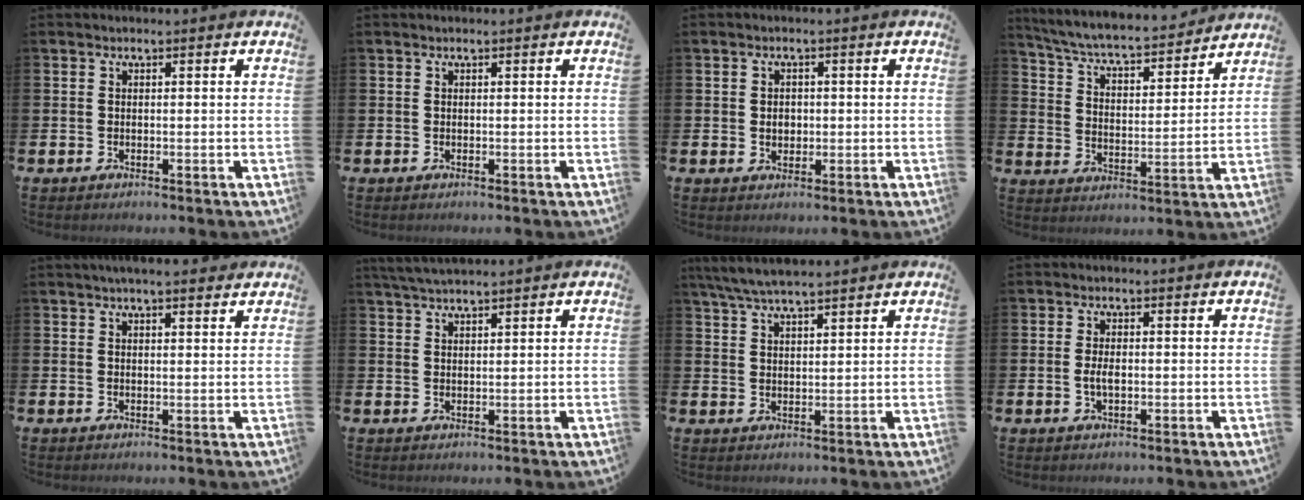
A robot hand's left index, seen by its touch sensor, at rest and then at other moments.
{"total": 0.0}
{"total": 1.9, "force": [0.1, 1.6, 1.0], "torque": [0.000, 0.002, -0.005]}
{"total": 6.6, "force": [6.2, 0.9, 2.0], "torque": [-0.067, -0.052, 0.101]}
{"total": 3.1, "force": [2.9, 0.3, 1.0], "torque": [-0.014, -0.013, 0.051]}
{"total": 3.2, "force": [3.0, 0.3, 1.1], "torque": [-0.030, -0.004, 0.057]}
{"total": 5.4, "force": [4.9, 0.5, 2.0], "torque": [-0.053, -0.011, 0.090]}
{"total": 2.2, "force": [-0.2, 1.1, 2.0], "torque": [-0.034, 0.001, -0.005]}